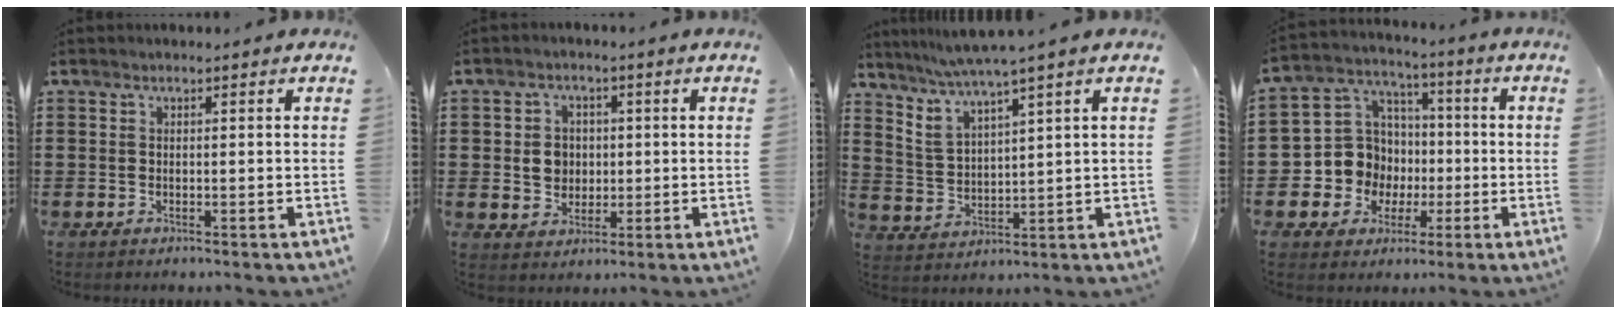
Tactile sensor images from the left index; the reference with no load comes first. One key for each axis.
{"total": 4.1, "fx": 0.1, "fy": 3.7, "fz": 1.8, "tx": -0.041, "ty": 0.007, "tz": -0.003}
{"total": 4.8, "fx": 3.9, "fy": -0.5, "fz": 2.8, "tx": -0.064, "ty": -0.020, "tz": 0.064}
{"total": 9.9, "fx": -1.1, "fy": 9.6, "fz": 2.1, "tx": -0.092, "ty": 0.008, "tz": -0.014}